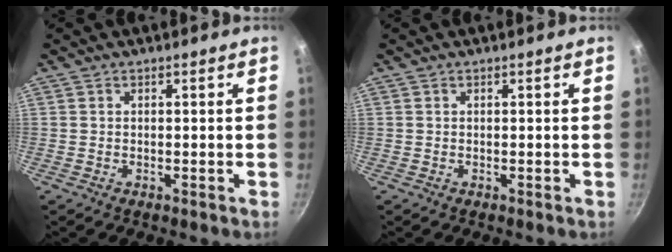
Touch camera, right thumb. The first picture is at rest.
{"total": 0.0}